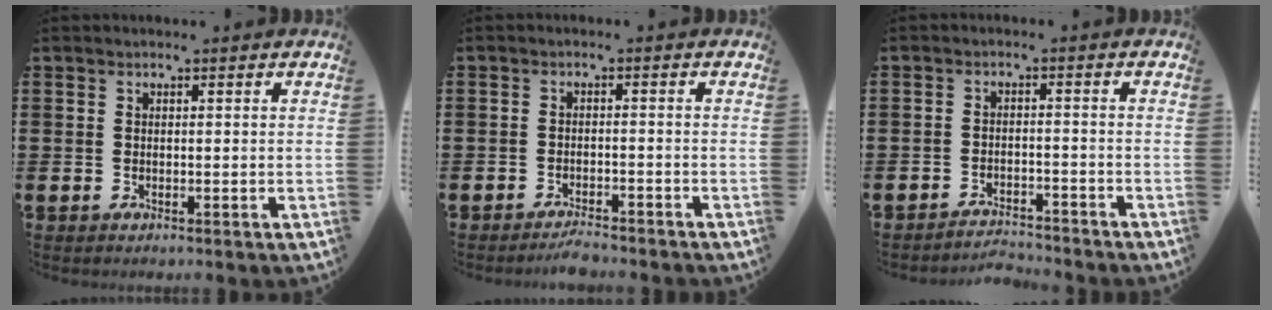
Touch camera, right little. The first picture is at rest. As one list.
[{"total": 1.9, "force": [-1.9, 0.0, 0.4], "torque": [-0.012, 0.005, -0.039]}, {"total": 2.6, "force": [-2.6, 0.0, -0.2], "torque": [-0.003, 0.004, -0.057]}]